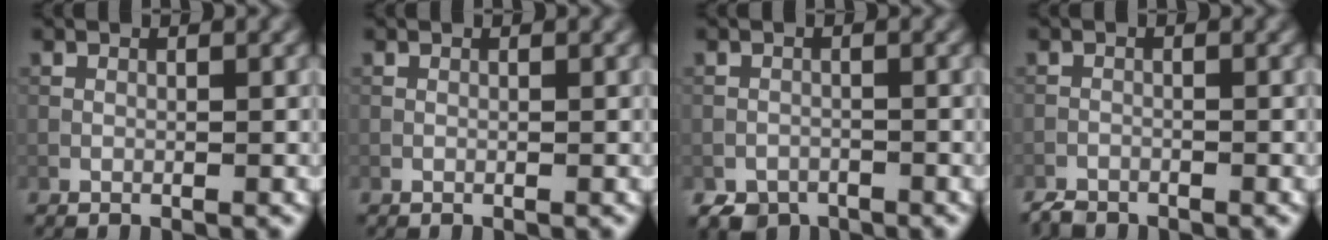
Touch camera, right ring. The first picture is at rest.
{"total": 0.0}
{"total": 2.4, "force": [-1.8, 1.5, 0.6], "torque": [-0.007, -0.003, -0.033]}
{"total": 1.3, "force": [-1.3, 0.4, 0.1], "torque": [-0.002, -0.001, -0.028]}